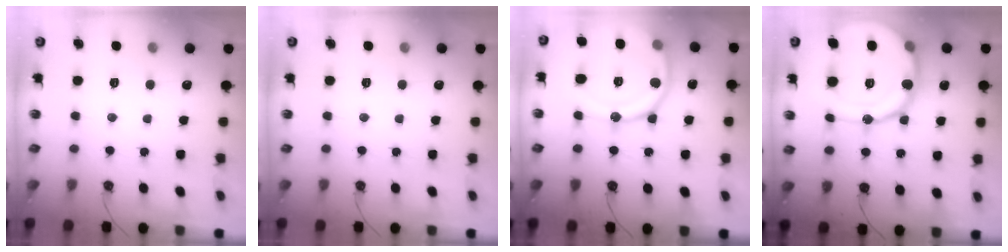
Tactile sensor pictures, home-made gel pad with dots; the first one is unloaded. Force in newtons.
{"total": 0.0}
{"total": 19.6, "press": 19.5, "slide": 2.1}
{"total": 24.9, "press": 24.6, "slide": 4.1}